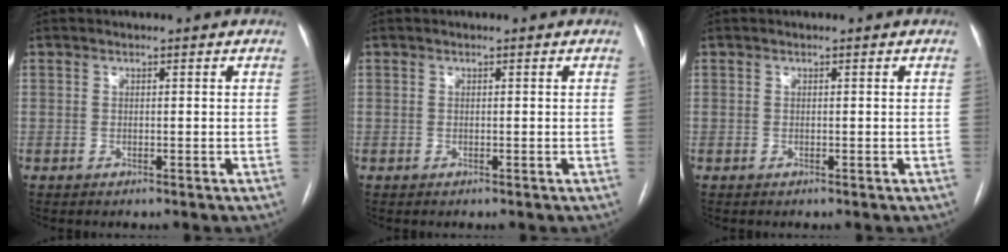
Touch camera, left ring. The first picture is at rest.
{"total": 0.0}
{"total": 0.0}